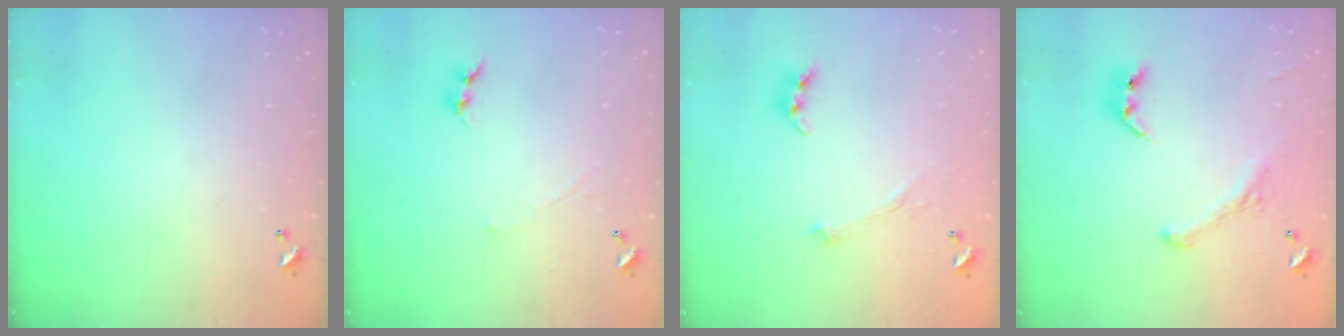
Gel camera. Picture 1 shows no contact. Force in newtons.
{"total": 0.7, "press": 0.4, "slide": 0.5}
{"total": 2.3, "press": 2.2, "slide": 0.5}
{"total": 1.9, "press": 1.6, "slide": 1.0}